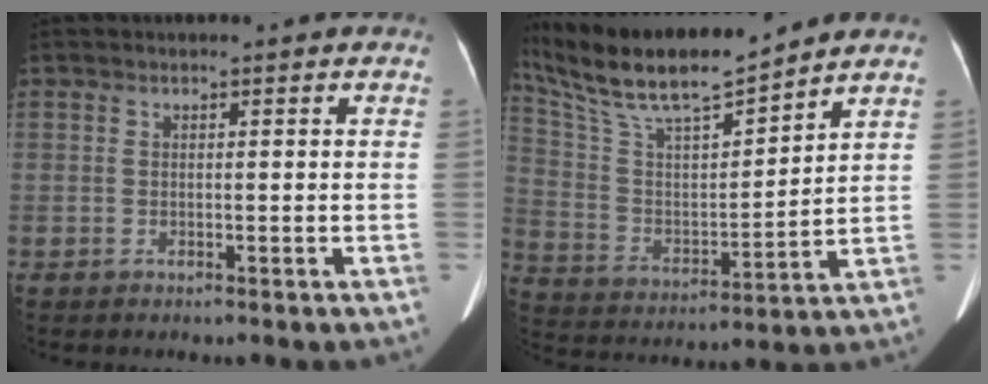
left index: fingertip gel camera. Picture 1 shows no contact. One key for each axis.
{"total": 18.7, "fx": 16.1, "fy": 1.7, "fz": 9.3, "tx": -0.188, "ty": 0.014, "tz": 0.305}